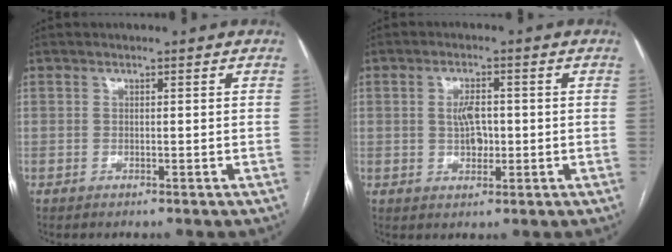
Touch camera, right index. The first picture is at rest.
{"total": 3.8, "force": [0.0, 2.0, 3.2], "torque": [-0.056, 0.006, 0.003]}